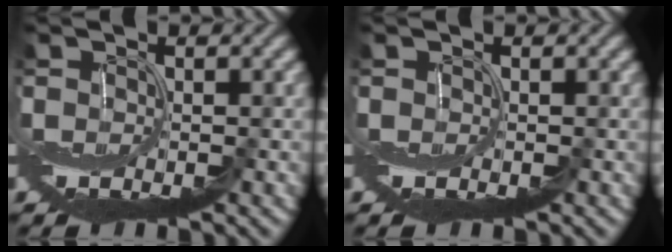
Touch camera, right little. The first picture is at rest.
{"total": 0.0}